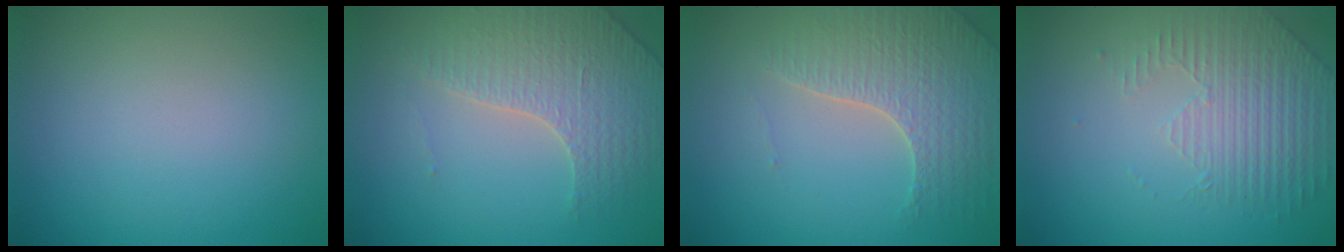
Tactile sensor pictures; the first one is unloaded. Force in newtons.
{"total": 3.6, "press": 3.4, "slide": 1.0}
{"total": 3.9, "press": 3.9, "slide": 0.6}
{"total": 2.1, "press": 1.8, "slide": 1.0}